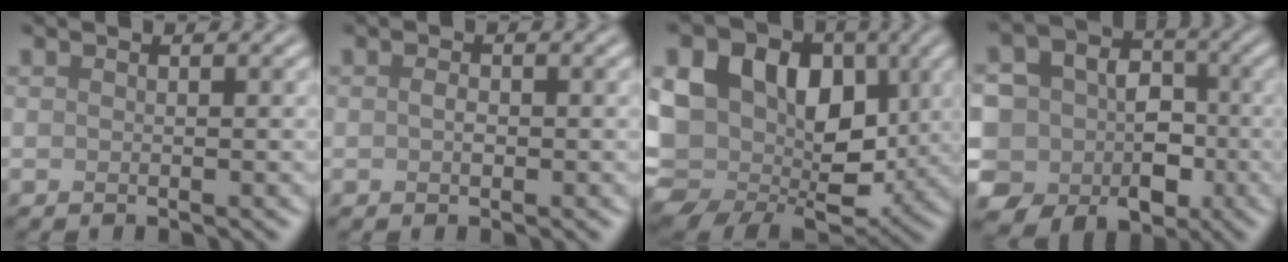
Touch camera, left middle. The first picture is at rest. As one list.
[{"total": 0.9, "force": [-0.1, 0.5, 0.7], "torque": [-0.016, -0.001, -0.002]}, {"total": 15.9, "force": [1.3, 11.8, 10.6], "torque": [-0.181, 0.002, 0.028]}, {"total": 11.3, "force": [-3.1, 10.1, 4.0], "torque": [-0.077, 0.011, -0.077]}]